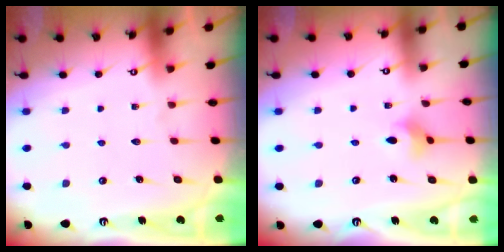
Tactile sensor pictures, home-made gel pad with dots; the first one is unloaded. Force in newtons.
{"total": 3.0, "press": 2.9, "slide": 0.7}